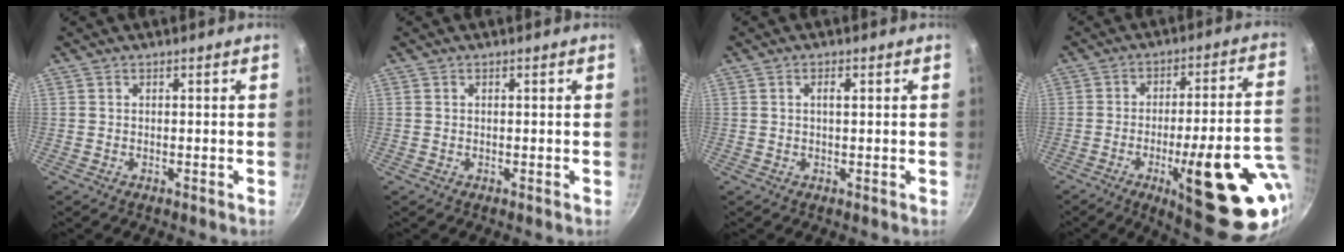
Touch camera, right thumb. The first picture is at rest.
{"total": 0.0}
{"total": 1.5, "force": [0.4, 0.4, 1.4], "torque": [-0.023, 0.002, 0.008]}
{"total": 24.9, "force": [-7.9, 6.8, 22.6], "torque": [-0.260, 0.012, -0.102]}